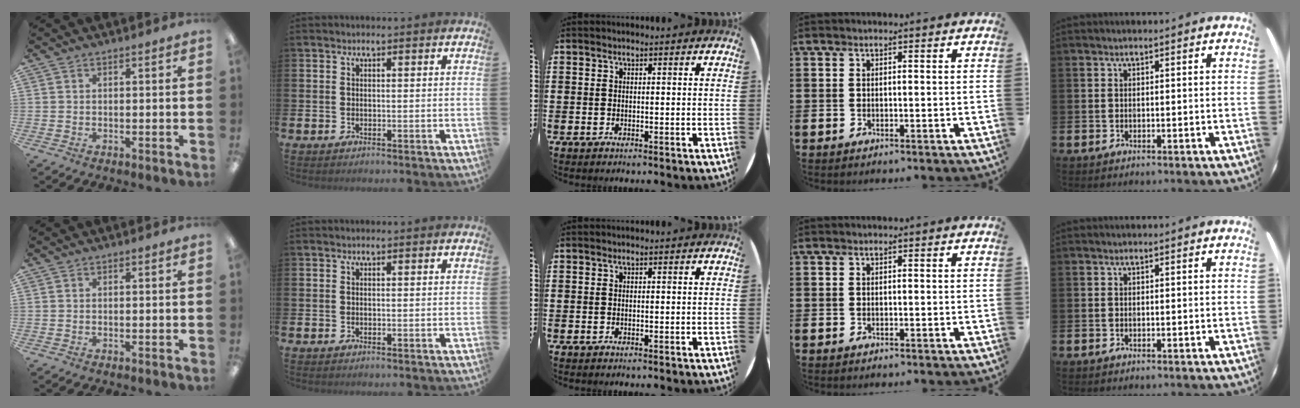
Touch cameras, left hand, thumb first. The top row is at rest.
{}